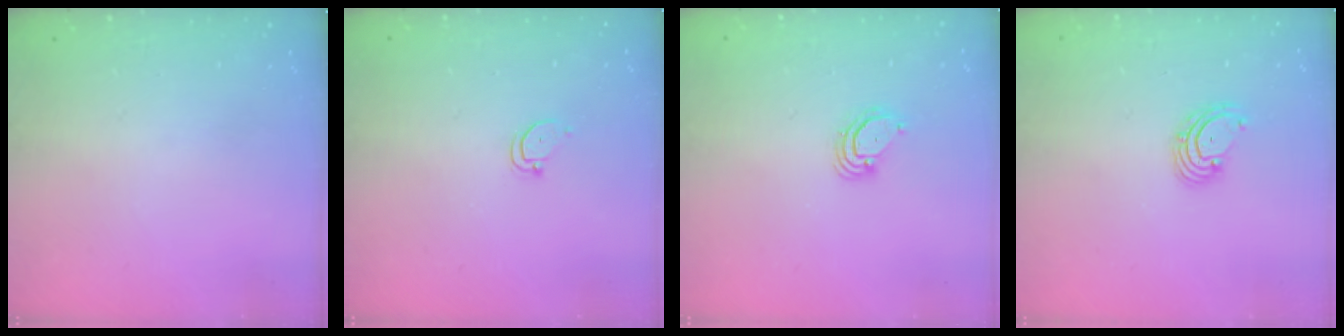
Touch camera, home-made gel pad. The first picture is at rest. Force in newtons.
{"total": 2.4, "press": 2.4, "slide": 0.2}
{"total": 3.2, "press": 3.2, "slide": 0.2}
{"total": 3.4, "press": 3.3, "slide": 0.5}